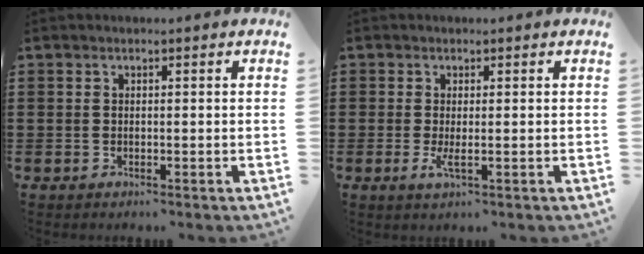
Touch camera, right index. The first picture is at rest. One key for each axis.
{"total": 2.0, "fx": -0.3, "fy": 0.3, "fz": 1.9, "tx": -0.042, "ty": -0.009, "tz": -0.006}